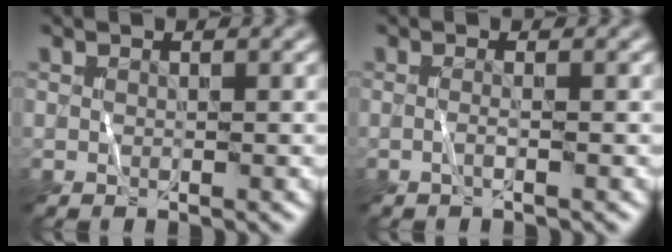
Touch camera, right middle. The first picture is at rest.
{"total": 0.9, "force": [-0.2, 0.3, 0.9], "torque": [-0.013, 0.001, -0.008]}